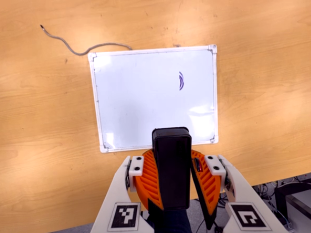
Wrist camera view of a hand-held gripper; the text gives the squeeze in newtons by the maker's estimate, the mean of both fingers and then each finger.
{"total": 10.0, "left": 10.0, "right": 9.9}